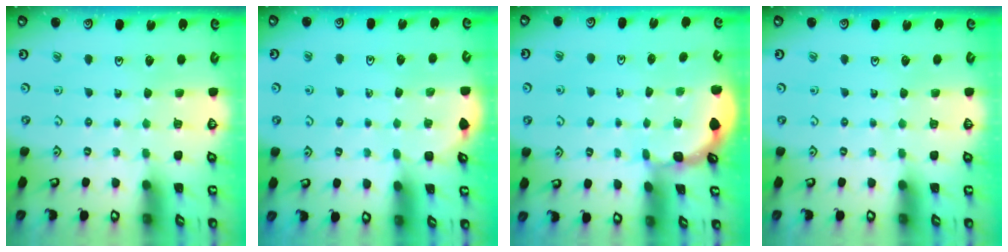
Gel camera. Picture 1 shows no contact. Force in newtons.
{"total": 2.3, "press": 2.3, "slide": 0.2}
{"total": 1.6, "press": 1.6, "slide": 0.1}
{"total": 0.0}